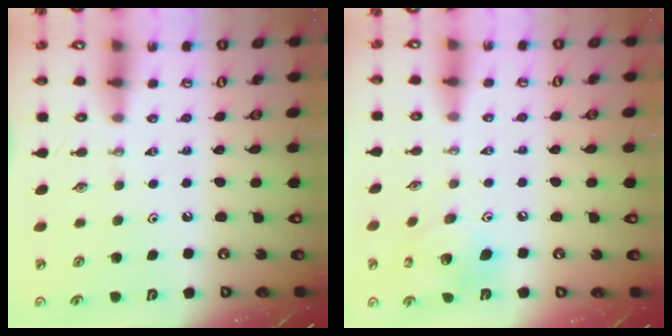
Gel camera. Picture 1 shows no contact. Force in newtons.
{"total": 11.7, "press": 11.5, "slide": 2.2}